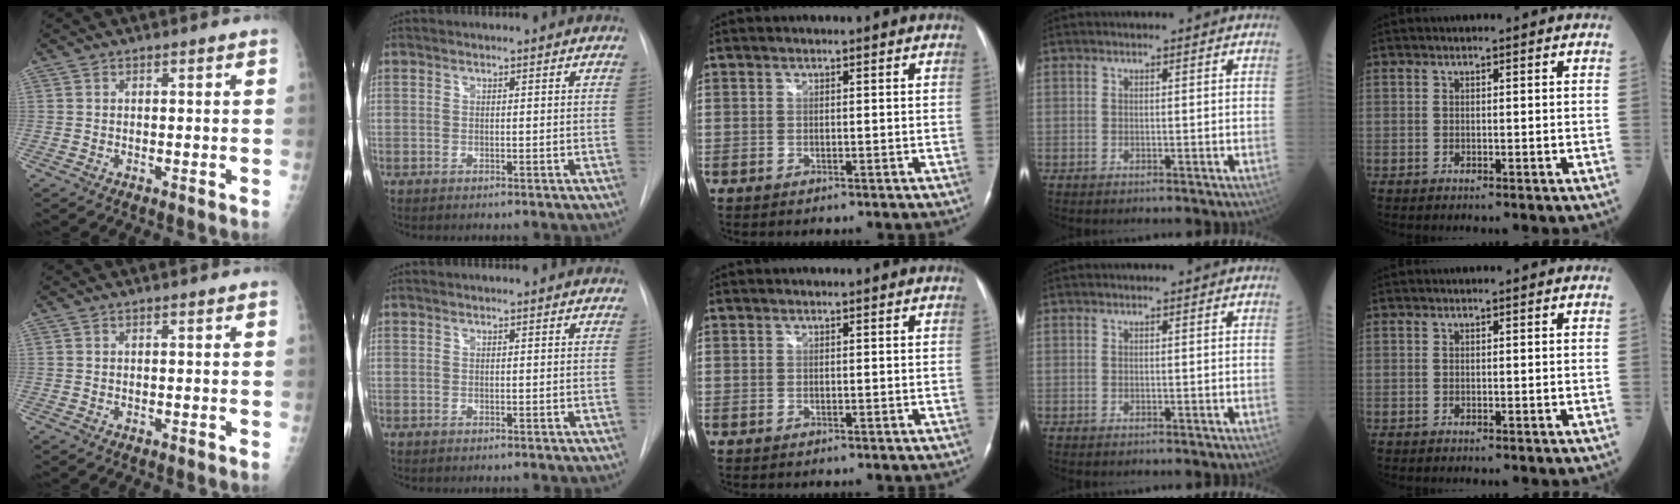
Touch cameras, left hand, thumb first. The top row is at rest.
{}